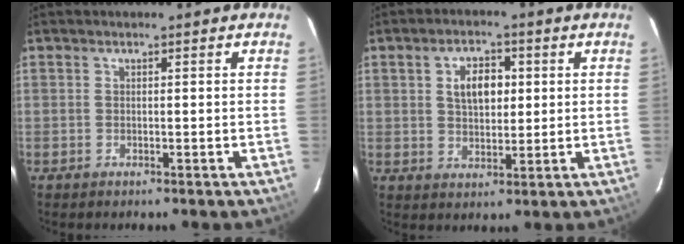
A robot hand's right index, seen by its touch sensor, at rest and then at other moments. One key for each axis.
{"total": 6.4, "fx": 1.5, "fy": 3.9, "fz": 4.9, "tx": -0.081, "ty": 0.013, "tz": 0.030}